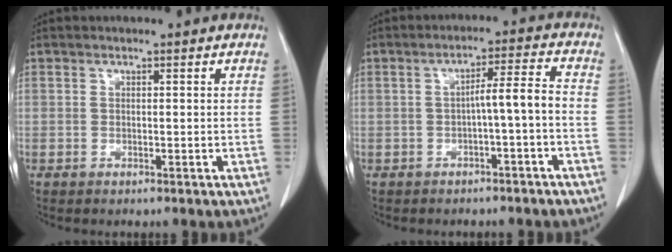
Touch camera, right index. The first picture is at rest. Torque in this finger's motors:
{"motor_torque": [0.74, -0.40, 0.37, 0.08]}